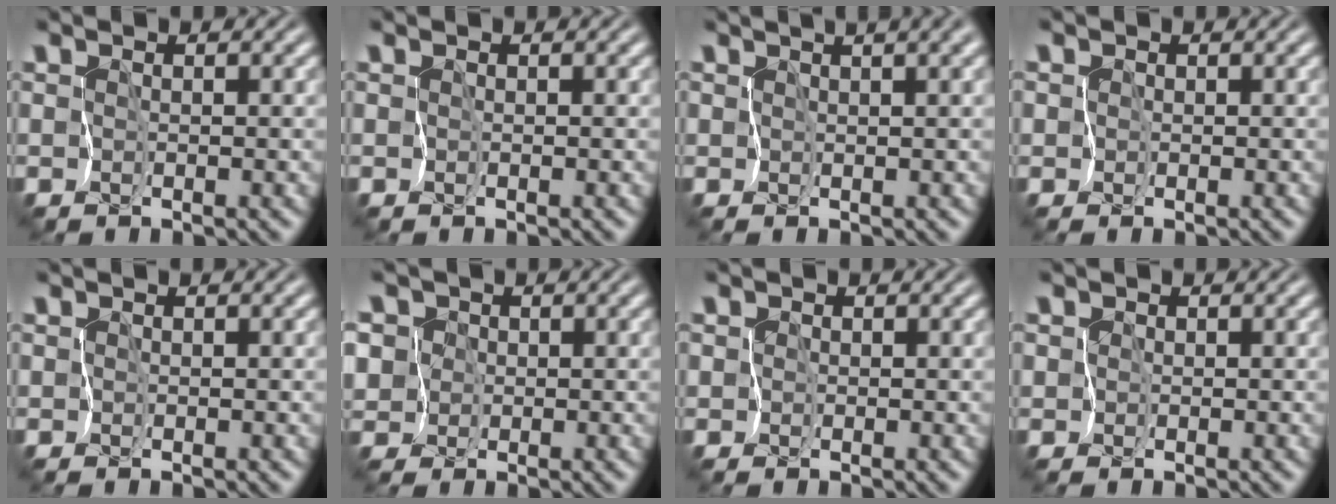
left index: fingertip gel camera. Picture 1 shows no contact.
{"total": 0.0}
{"total": 5.1, "force": [3.1, 1.5, 3.8], "torque": [-0.054, 0.025, 0.039]}
{"total": 1.1, "force": [0.2, 1.1, 0.0], "torque": [0.010, 0.003, 0.003]}
{"total": 0.0}
{"total": 5.6, "force": [1.4, 5.1, 1.8], "torque": [-0.046, 0.027, -0.004]}
{"total": 1.4, "force": [0.2, 1.4, 0.1], "torque": [0.009, 0.008, -0.002]}
{"total": 1.7, "force": [0.3, 1.7, 0.1], "torque": [0.006, 0.011, -0.003]}